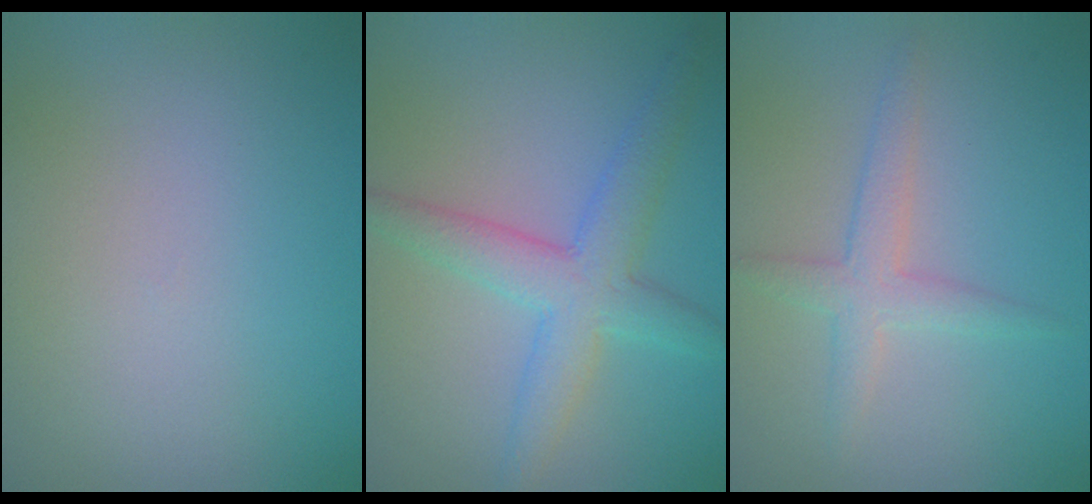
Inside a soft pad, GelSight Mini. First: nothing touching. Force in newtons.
{"total": 4.6, "press": 4.6, "slide": 0.0}
{"total": 2.5, "press": 2.5, "slide": 0.0}